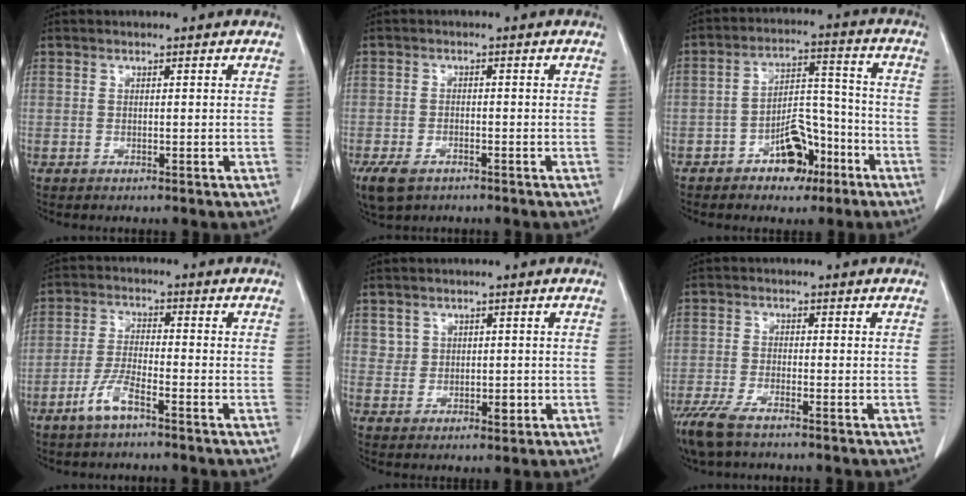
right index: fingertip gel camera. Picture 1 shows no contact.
{"total": 5.5, "force": [-3.5, 3.0, 3.1], "torque": [-0.061, -0.008, -0.055]}
{"total": 8.8, "force": [-4.9, 4.7, 5.5], "torque": [-0.092, 0.028, -0.073]}
{"total": 5.1, "force": [-3.2, 0.8, 3.8], "torque": [-0.084, -0.002, -0.064]}
{"total": 3.0, "force": [0.8, 2.8, 1.0], "torque": [-0.008, -0.002, 0.019]}
{"total": 6.4, "force": [-4.6, 1.5, 4.1], "torque": [-0.083, -0.016, -0.083]}